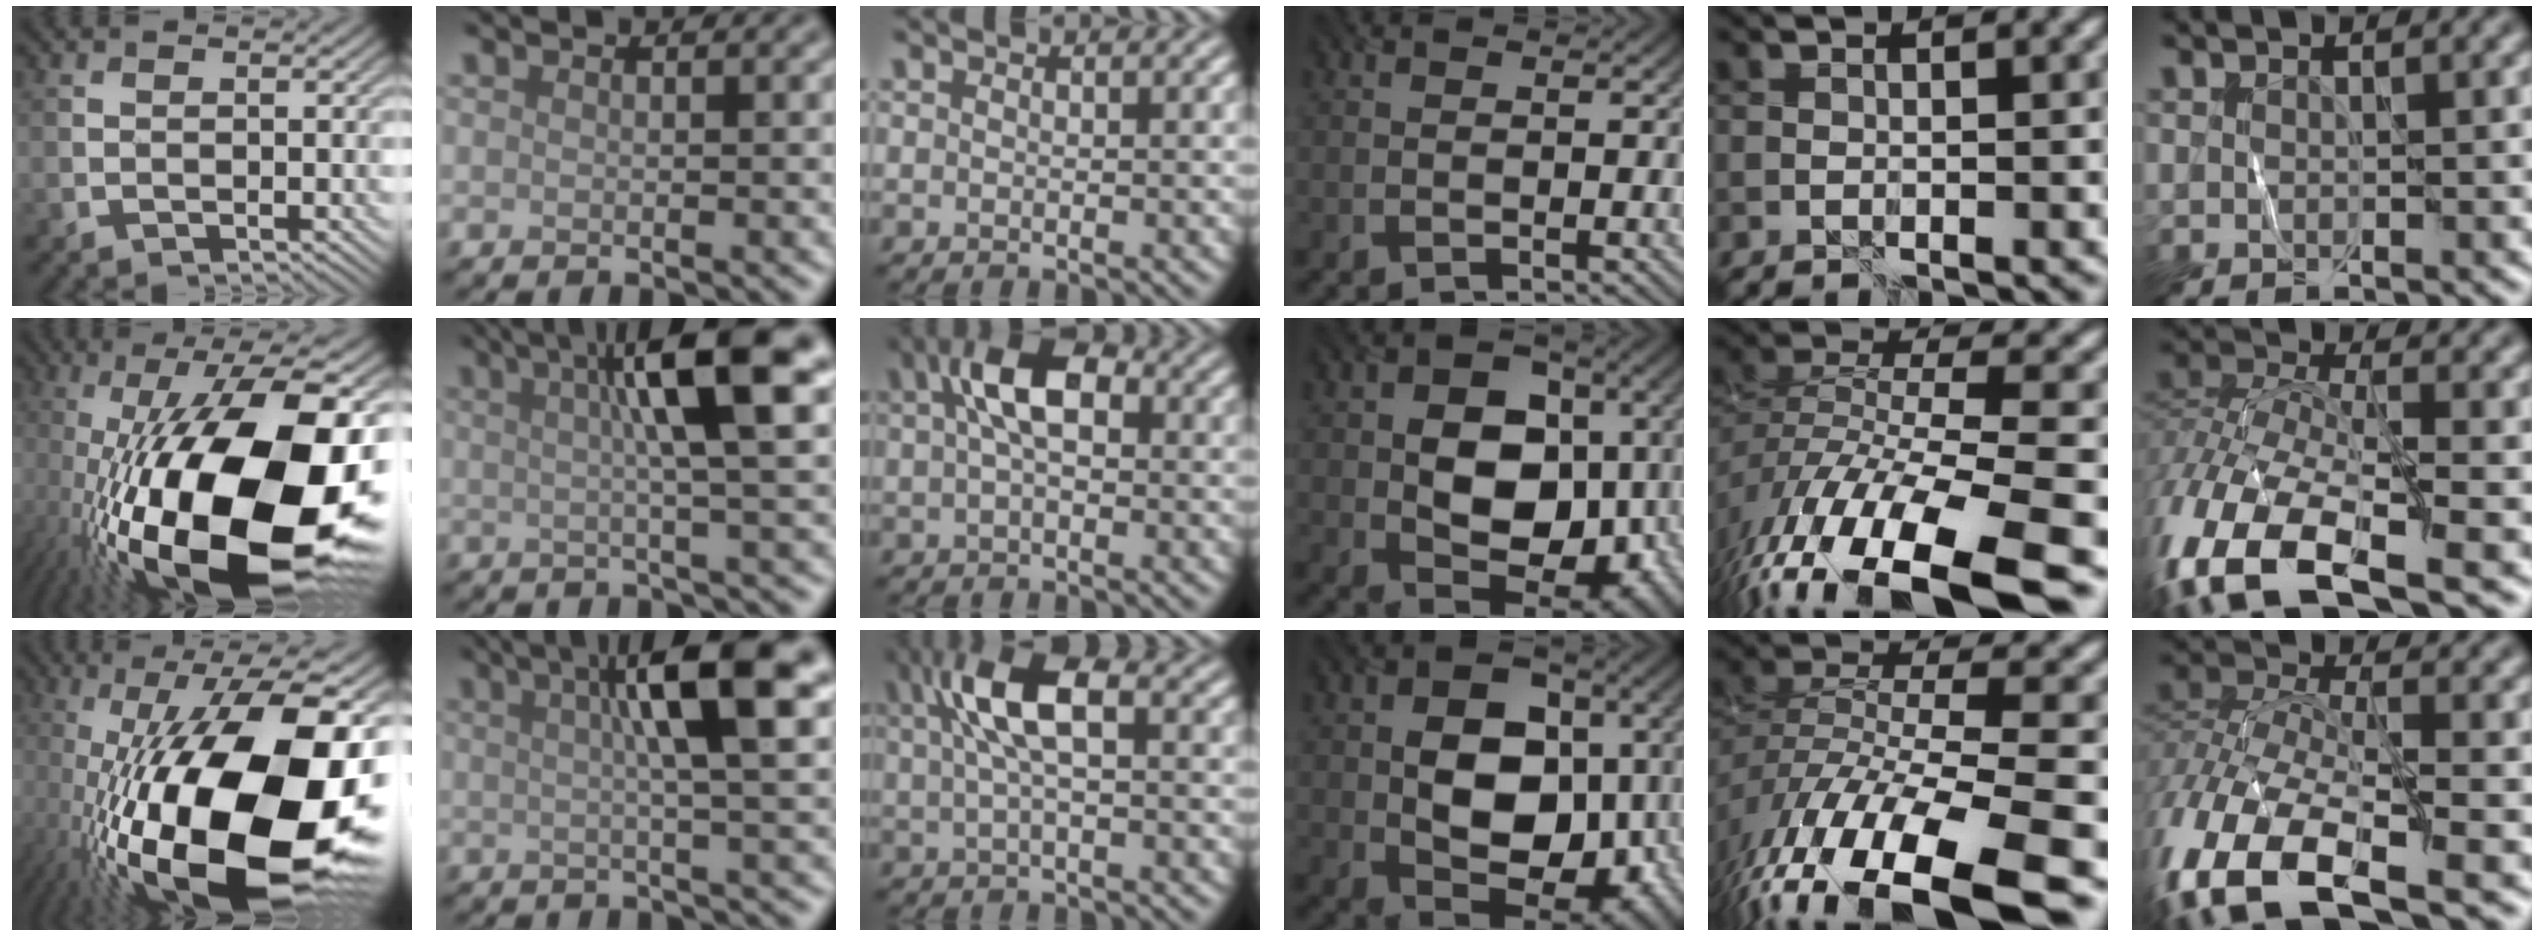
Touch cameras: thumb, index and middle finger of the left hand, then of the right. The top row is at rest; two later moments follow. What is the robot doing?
{"motion": "wrap", "object": "ribbon"}